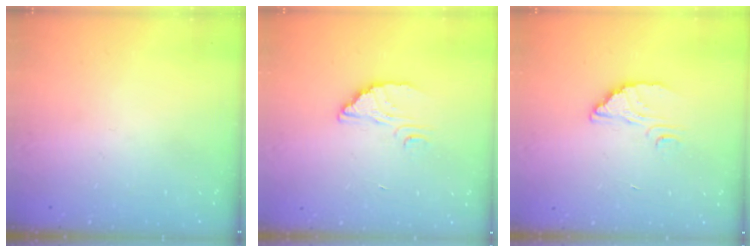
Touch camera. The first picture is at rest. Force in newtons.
{"total": 2.7, "press": 2.7, "slide": 0.1}
{"total": 2.7, "press": 2.7, "slide": 0.1}